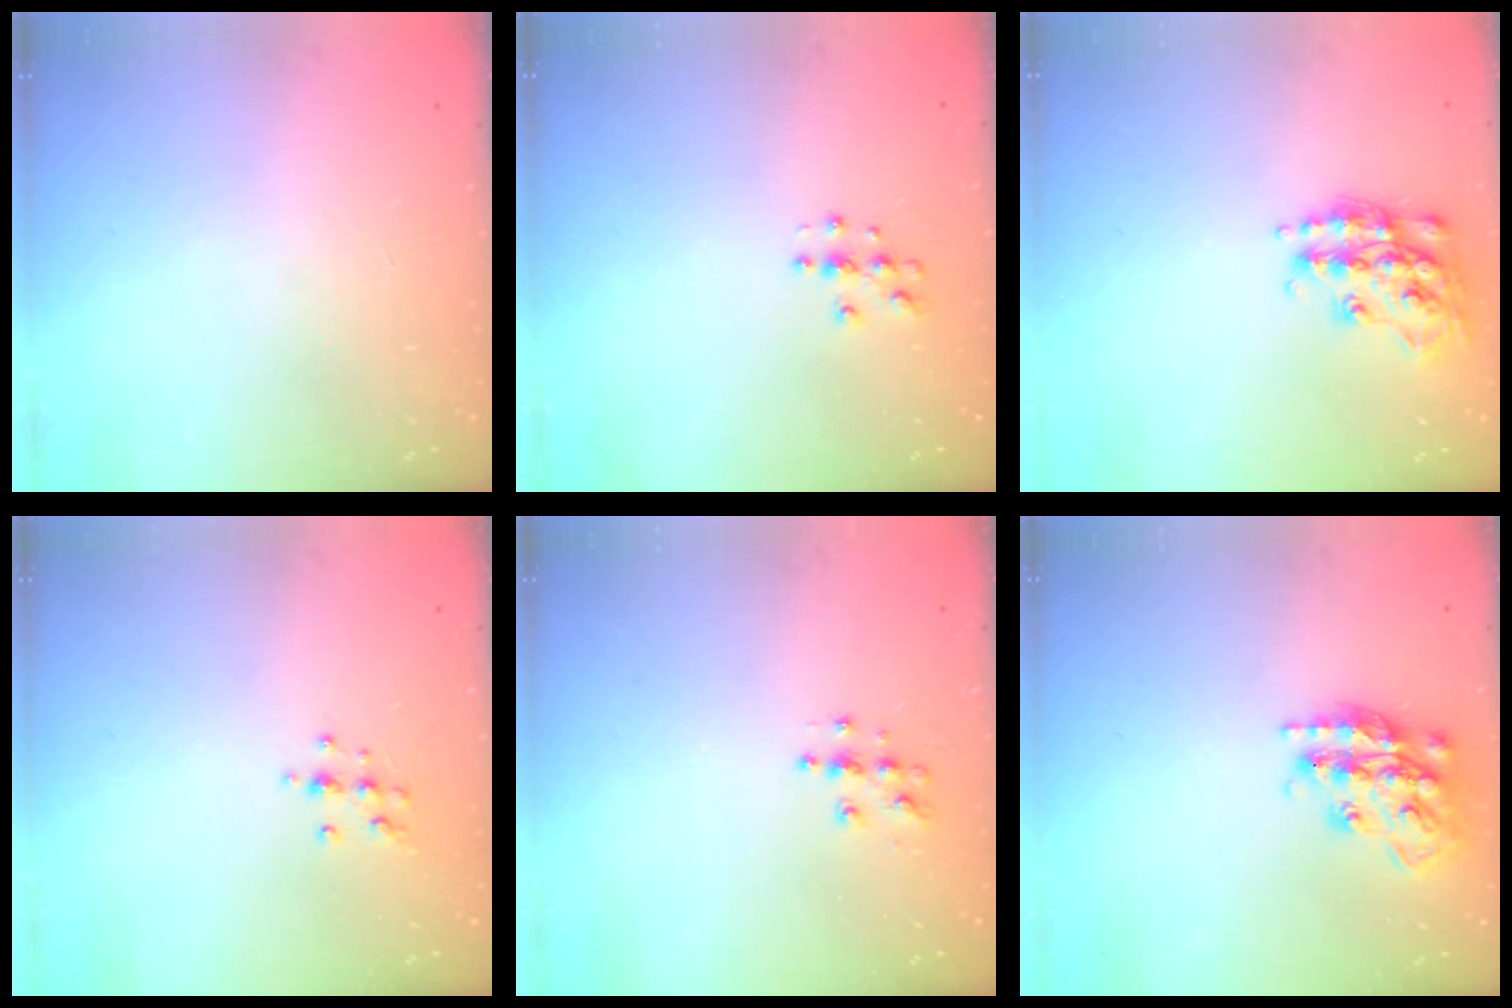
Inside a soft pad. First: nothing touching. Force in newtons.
{"total": 3.8, "press": 3.8, "slide": 0.5}
{"total": 16.6, "press": 16.5, "slide": 1.0}
{"total": 6.8, "press": 6.8, "slide": 0.6}
{"total": 5.4, "press": 5.4, "slide": 0.4}
{"total": 17.8, "press": 17.7, "slide": 1.3}